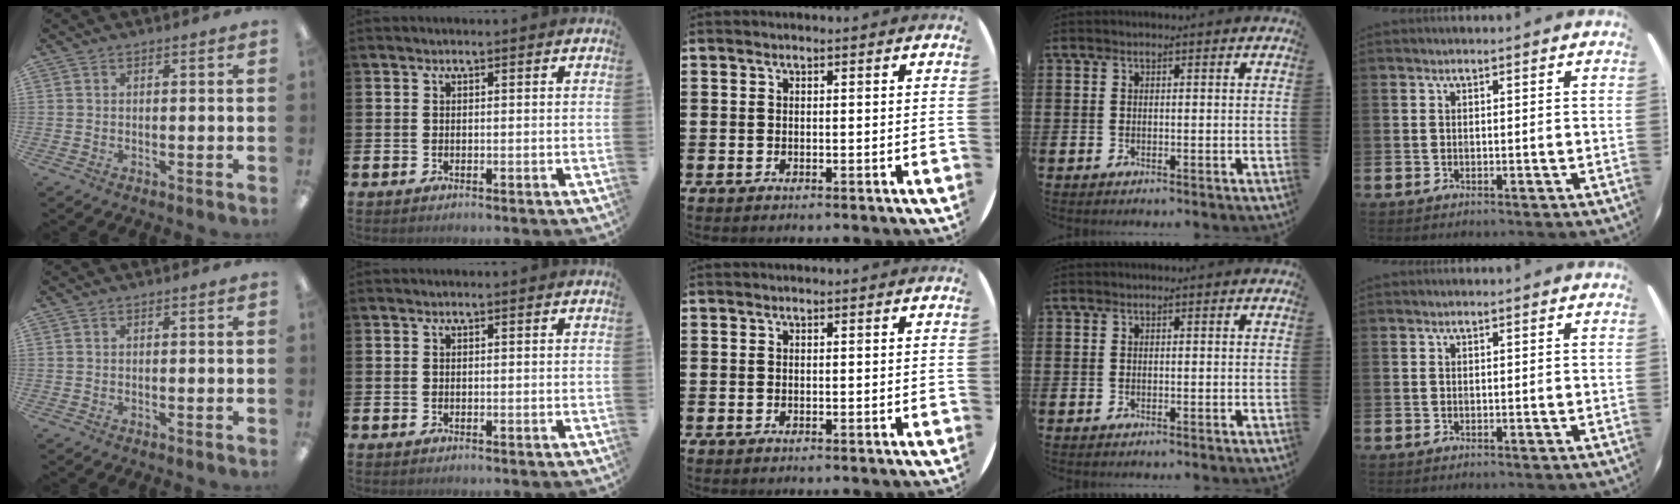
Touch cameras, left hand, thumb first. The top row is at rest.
{}